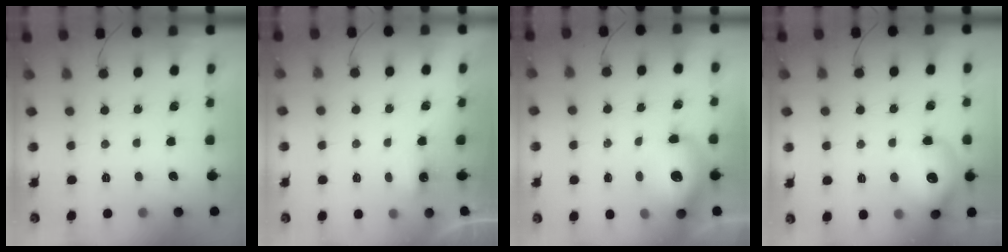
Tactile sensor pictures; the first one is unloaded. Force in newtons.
{"total": 2.5, "press": 2.5, "slide": 0.6}
{"total": 12.5, "press": 12.1, "slide": 2.9}
{"total": 14.0, "press": 13.8, "slide": 2.4}